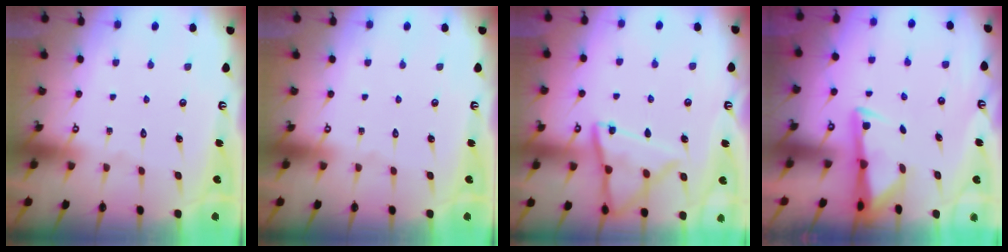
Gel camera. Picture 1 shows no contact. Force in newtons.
{"total": 0.0}
{"total": 12.7, "press": 12.6, "slide": 0.8}
{"total": 2.8, "press": 2.7, "slide": 0.6}